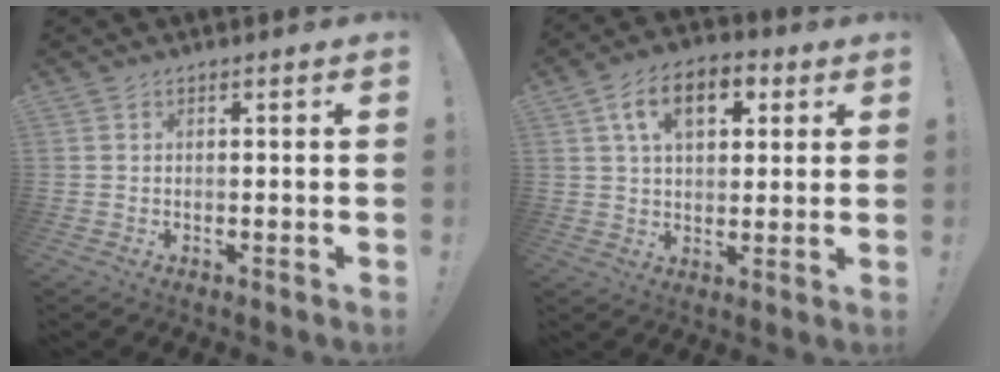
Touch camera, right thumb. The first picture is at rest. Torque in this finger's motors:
{"motor_torque": [0.08, 0.31, 0.57, 0.62, 0.06]}